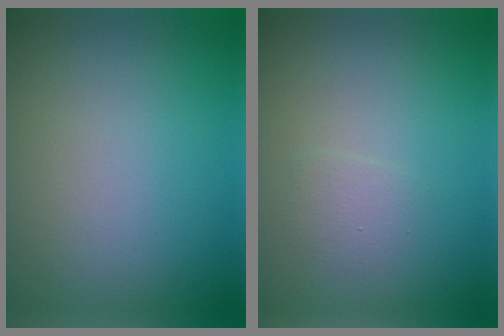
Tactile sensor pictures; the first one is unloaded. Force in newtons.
{"total": 1.1, "press": 1.1, "slide": 0.1}